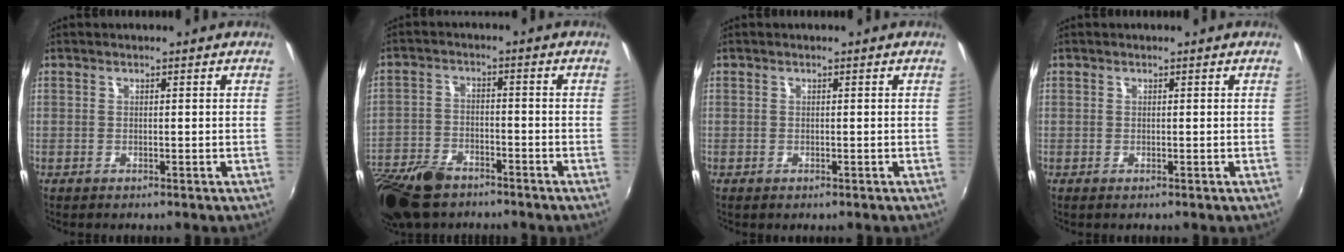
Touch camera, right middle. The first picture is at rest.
{"total": 13.3, "force": [-9.6, 6.5, 6.5], "torque": [-0.168, -0.019, -0.183]}
{"total": 0.0}
{"total": 0.0}